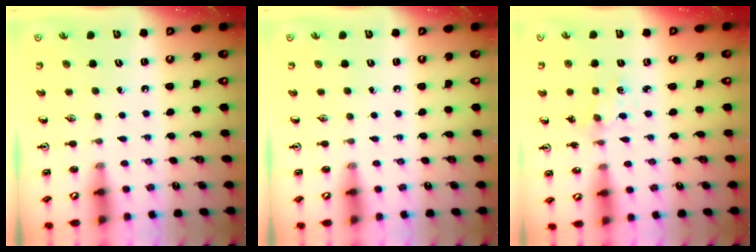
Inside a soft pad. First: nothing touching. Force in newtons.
{"total": 0.0}
{"total": 1.1, "press": 1.1, "slide": 0.3}